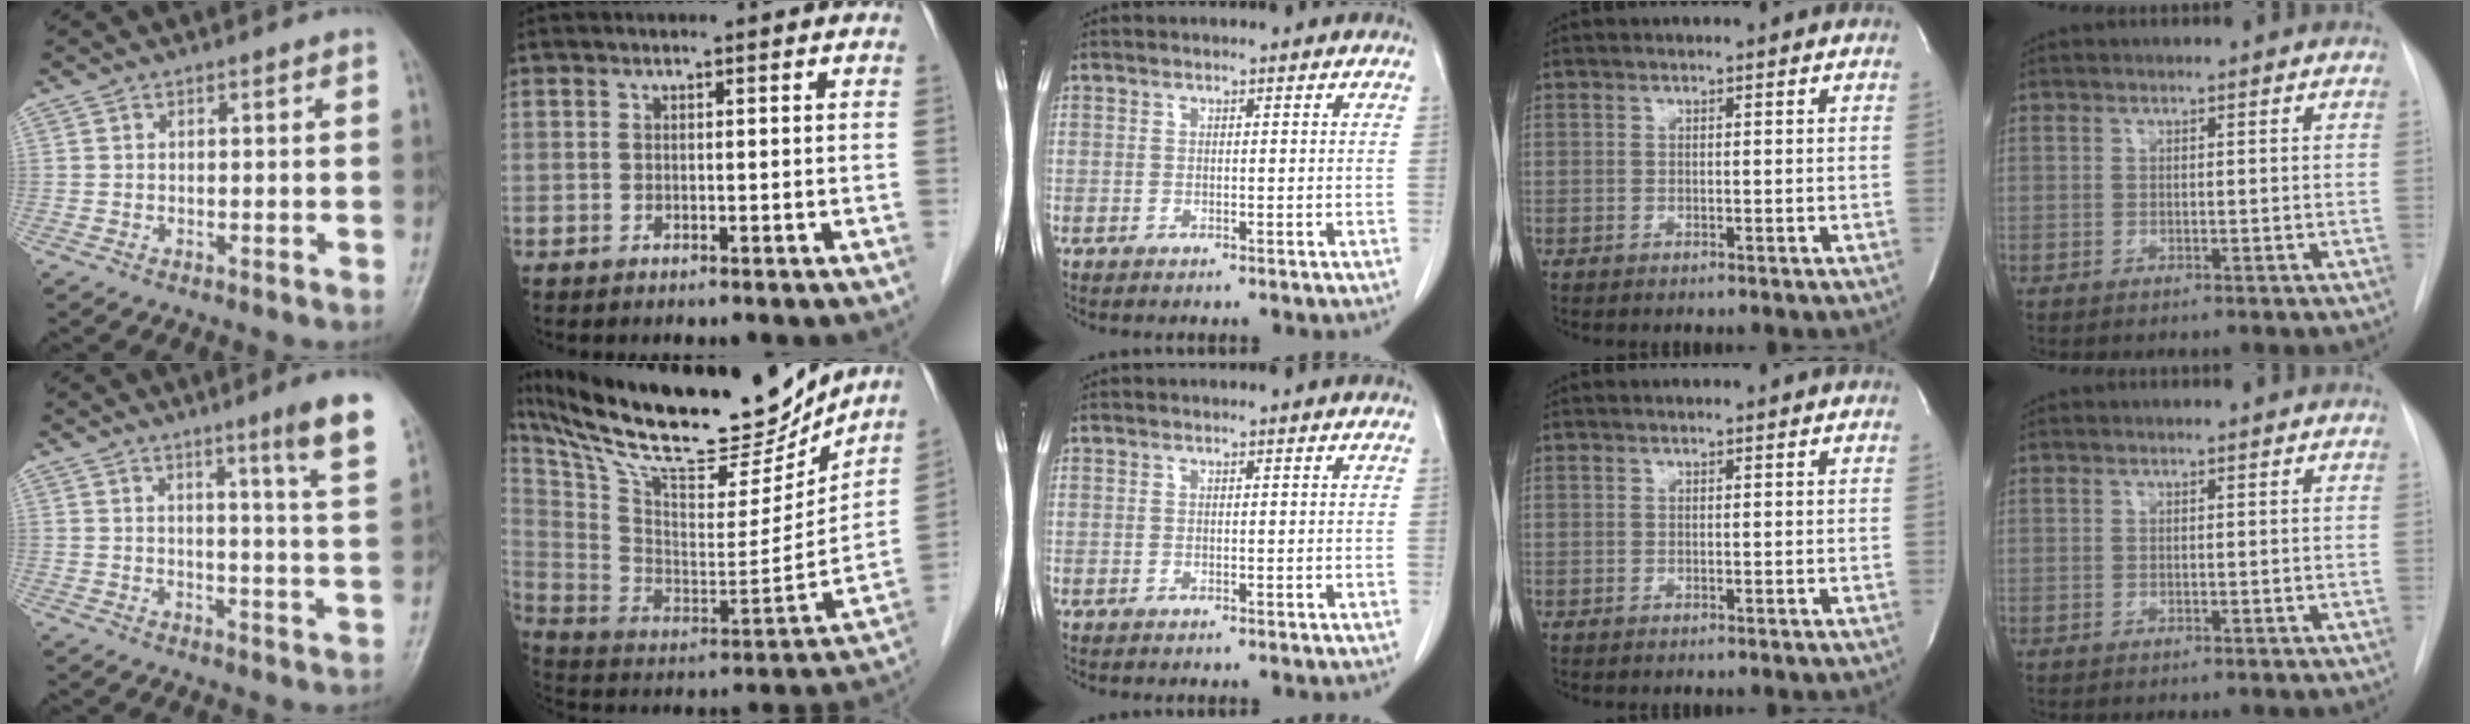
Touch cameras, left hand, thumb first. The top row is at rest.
{"thumb": {"total": 9.9, "force": [5.9, -0.4, 7.9], "torque": [-0.102, -0.040, 0.073]}, "index": {"total": 26.1, "force": [22.5, 6.1, 11.7], "torque": [-0.223, -0.017, 0.355]}}